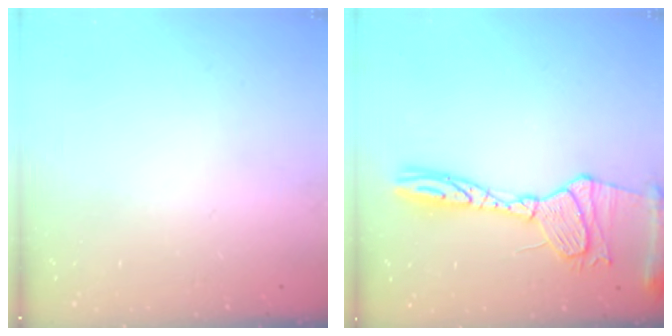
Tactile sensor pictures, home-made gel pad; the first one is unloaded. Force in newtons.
{"total": 17.8, "press": 17.7, "slide": 1.5}